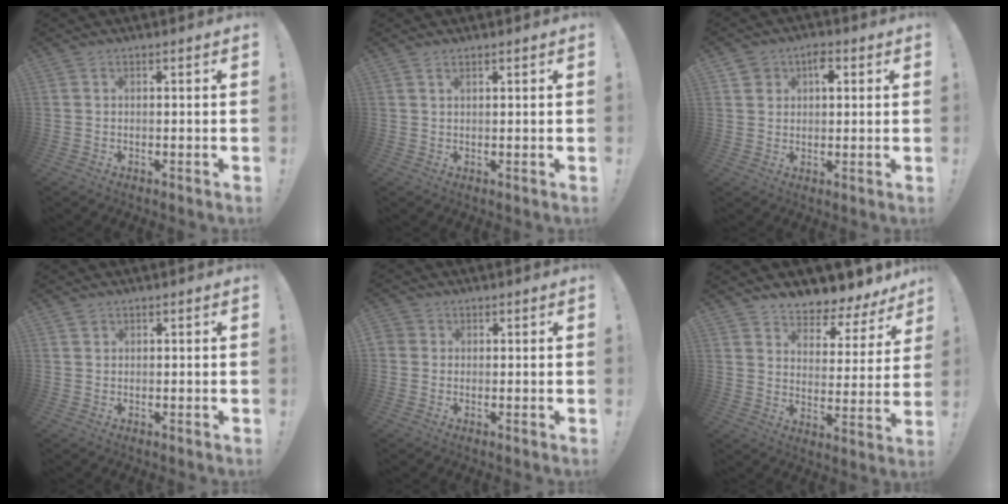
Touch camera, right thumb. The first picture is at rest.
{"total": 1.1, "force": [0.9, 0.3, 0.6], "torque": [-0.010, -0.001, 0.016]}
{"total": 5.1, "force": [2.0, 4.2, 2.0], "torque": [-0.019, -0.007, 0.030]}
{"total": 1.0, "force": [0.8, 0.7, 0.1], "torque": [0.004, -0.002, 0.014]}
{"total": 2.4, "force": [0.3, 2.2, 0.8], "torque": [-0.009, 0.003, 0.006]}
{"total": 6.0, "force": [5.3, 2.4, 1.4], "torque": [-0.013, -0.063, 0.092]}